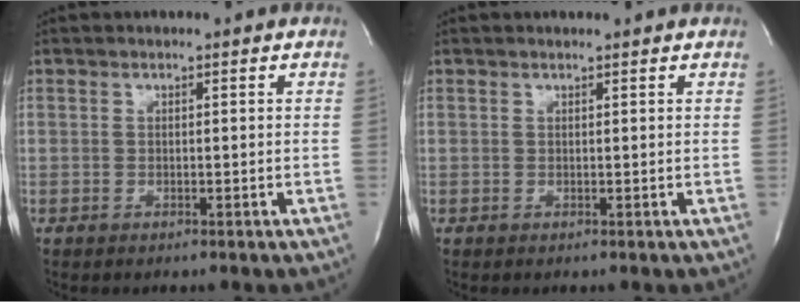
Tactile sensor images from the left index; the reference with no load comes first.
{"total": 1.1, "force": [1.1, 0.0, 0.3], "torque": [-0.010, 0.006, 0.017]}